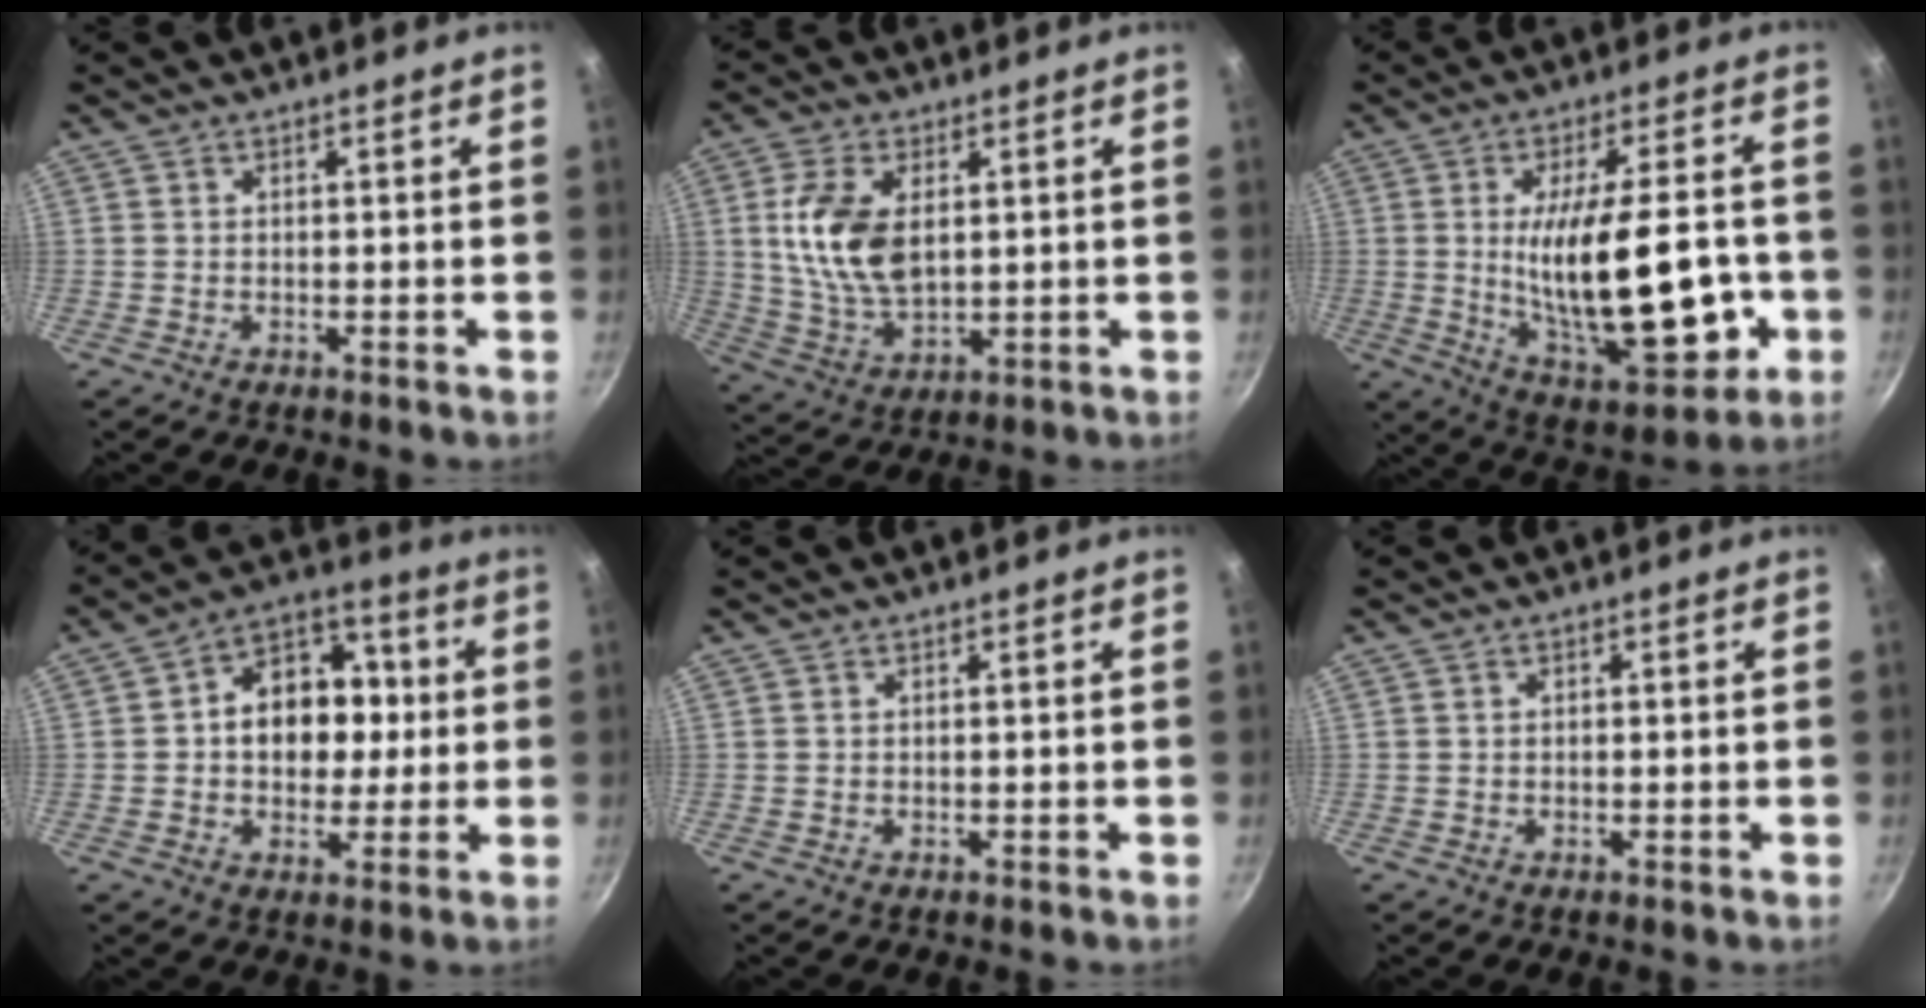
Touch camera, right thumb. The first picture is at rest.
{"total": 12.7, "force": [2.5, 7.3, 10.1], "torque": [-0.190, -0.016, 0.053]}
{"total": 23.4, "force": [-2.8, 9.3, 21.2], "torque": [-0.312, -0.009, -0.030]}
{"total": 14.4, "force": [0.9, 11.0, 9.3], "torque": [-0.093, 0.025, 0.002]}
{"total": 0.0}
{"total": 0.6, "force": [0.0, 0.5, 0.3], "torque": [-0.004, 0.005, 0.000]}